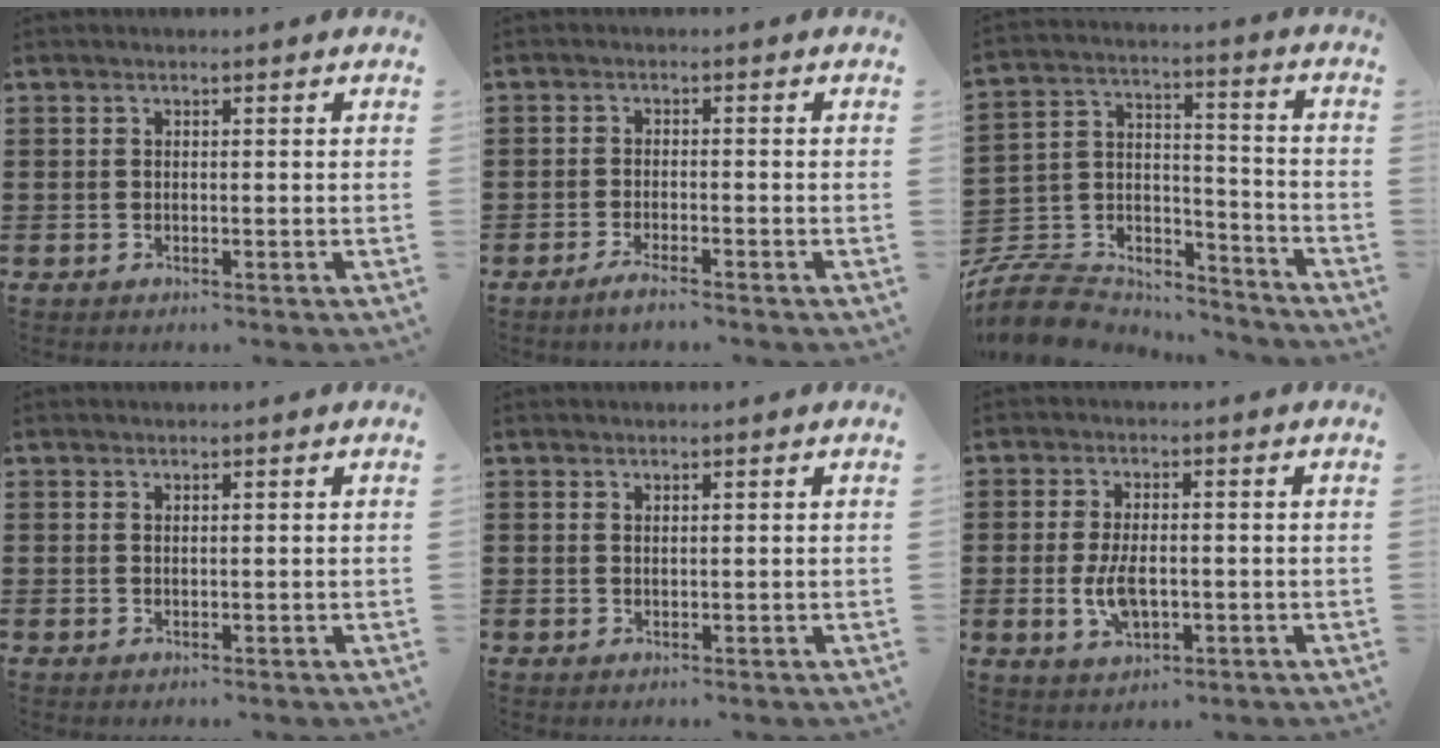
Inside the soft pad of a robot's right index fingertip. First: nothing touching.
{"total": 2.1, "force": [-1.8, 0.1, 1.2], "torque": [-0.020, 0.003, -0.033]}
{"total": 9.7, "force": [-8.8, 3.4, 2.2], "torque": [-0.061, 0.012, -0.175]}
{"total": 0.5, "force": [0.4, 0.2, 0.2], "torque": [-0.004, 0.001, 0.009]}
{"total": 0.8, "force": [0.7, 0.3, 0.2], "torque": [-0.004, 0.002, 0.013]}
{"total": 5.2, "force": [-0.8, 2.6, 4.4], "torque": [-0.096, -0.002, -0.016]}